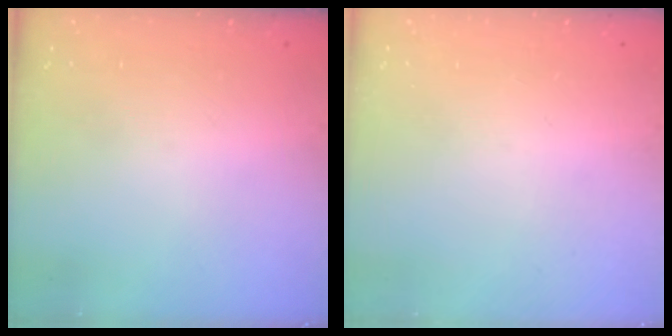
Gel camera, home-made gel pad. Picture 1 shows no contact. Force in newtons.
{"total": 0.0}